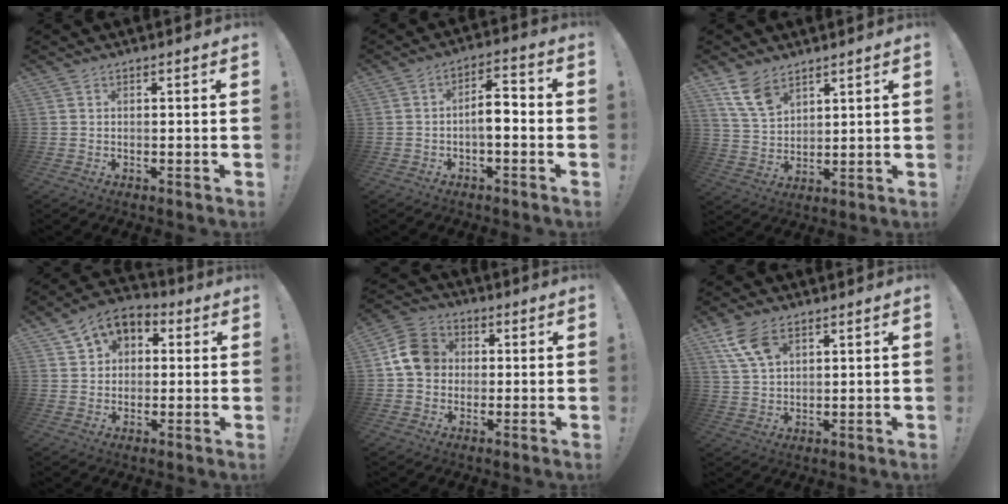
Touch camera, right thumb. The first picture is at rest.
{"total": 7.2, "force": [-1.7, 3.2, 6.2], "torque": [-0.091, 0.010, -0.031]}
{"total": 9.8, "force": [6.6, 5.6, 4.6], "torque": [-0.086, -0.032, 0.131]}
{"total": 8.0, "force": [3.9, 6.1, 3.3], "torque": [-0.050, -0.017, 0.077]}
{"total": 11.0, "force": [1.3, 9.5, 5.5], "torque": [-0.080, 0.016, 0.030]}
{"total": 9.4, "force": [5.1, 5.2, 5.9], "torque": [-0.111, -0.014, 0.099]}